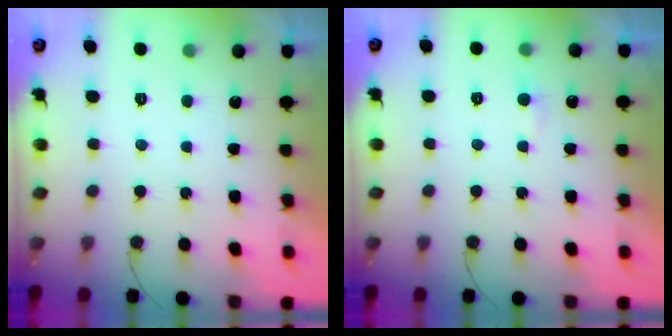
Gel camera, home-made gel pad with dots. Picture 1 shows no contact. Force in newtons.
{"total": 3.7, "press": 3.7, "slide": 0.4}